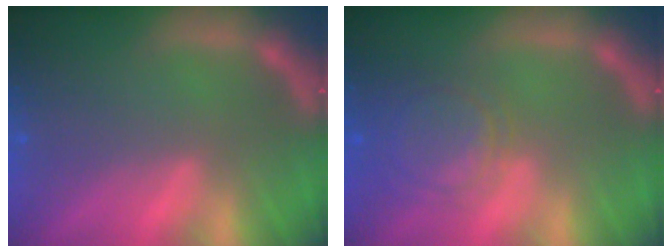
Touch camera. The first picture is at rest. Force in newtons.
{"total": 5.1}